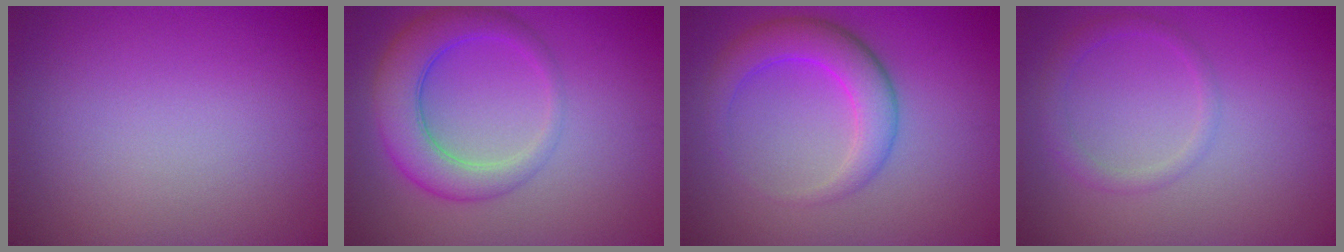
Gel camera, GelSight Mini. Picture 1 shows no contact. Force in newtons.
{"total": 5.4, "press": 5.4, "slide": 0.2}
{"total": 4.5, "press": 4.5, "slide": 0.1}
{"total": 1.7, "press": 1.7, "slide": 0.1}